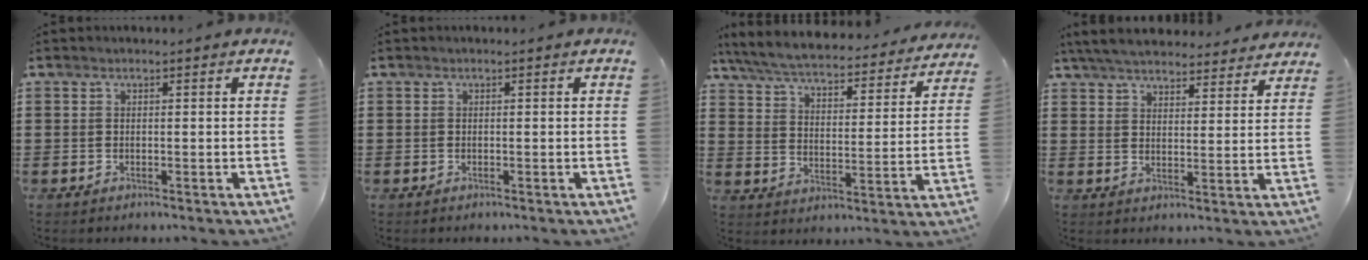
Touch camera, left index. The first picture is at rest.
{"total": 0.0}
{"total": 5.8, "force": [5.5, 0.1, 1.9], "torque": [-0.064, -0.040, 0.090]}
{"total": 6.0, "force": [5.8, 0.5, 1.6], "torque": [-0.053, -0.024, 0.105]}